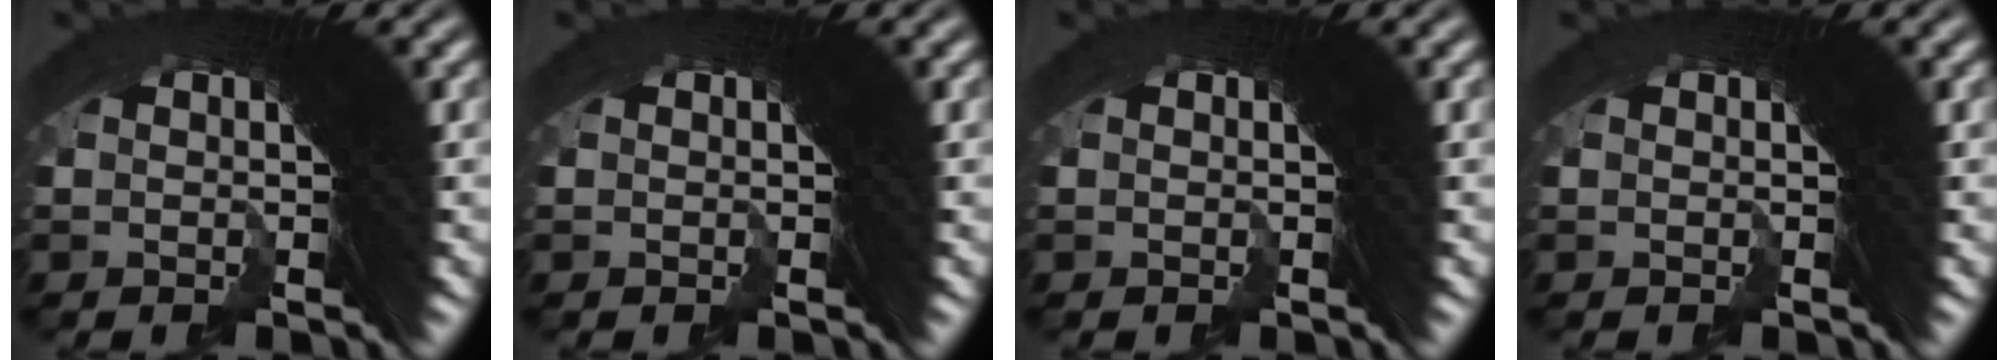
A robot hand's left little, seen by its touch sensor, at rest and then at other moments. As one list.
[{"total": 0.0}, {"total": 0.0}, {"total": 0.0}]